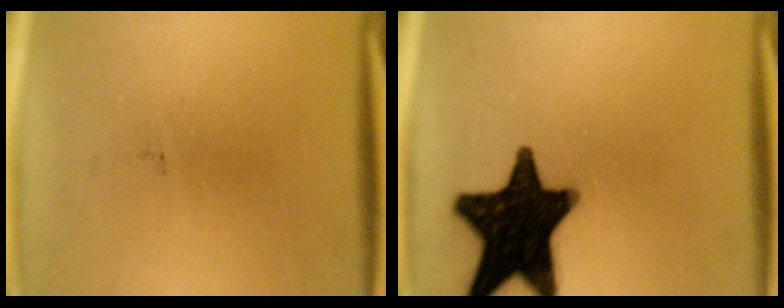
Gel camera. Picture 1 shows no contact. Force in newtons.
{"total": 19.3}